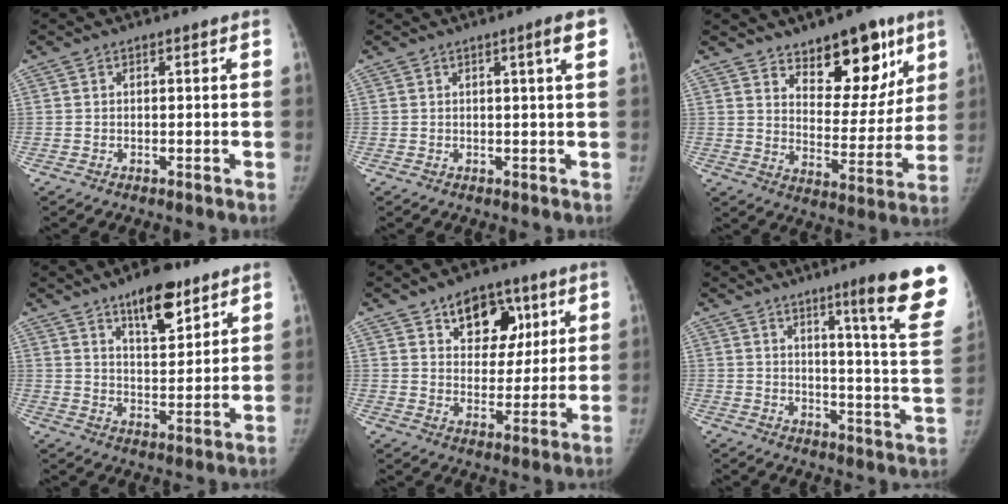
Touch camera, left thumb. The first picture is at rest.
{"total": 3.3, "force": [1.4, -0.2, 2.9], "torque": [-0.043, -0.005, 0.021]}
{"total": 15.2, "force": [9.6, 7.7, 9.0], "torque": [-0.054, -0.069, 0.149]}
{"total": 11.0, "force": [7.2, 4.3, 7.0], "torque": [-0.079, -0.050, 0.116]}
{"total": 12.0, "force": [6.1, 8.1, 6.4], "torque": [-0.041, -0.030, 0.092]}
{"total": 18.2, "force": [11.4, 0.8, 14.2], "torque": [-0.160, -0.076, 0.146]}